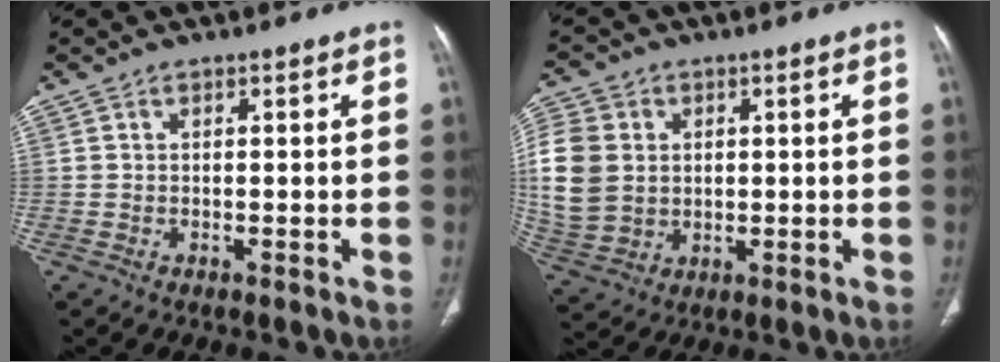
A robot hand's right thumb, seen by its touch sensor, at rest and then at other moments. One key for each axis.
{"total": 14.8, "fx": 1.6, "fy": 12.0, "fz": 8.6, "tx": -0.198, "ty": -0.001, "tz": 0.042}